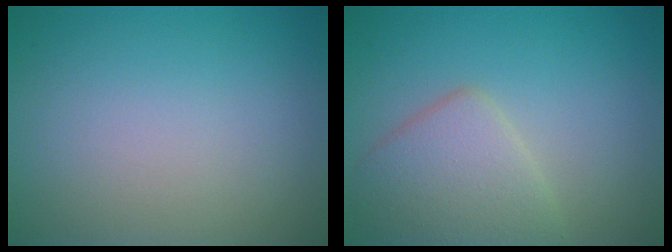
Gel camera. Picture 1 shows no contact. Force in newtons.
{"total": 4.3, "press": 4.3, "slide": 0.1}